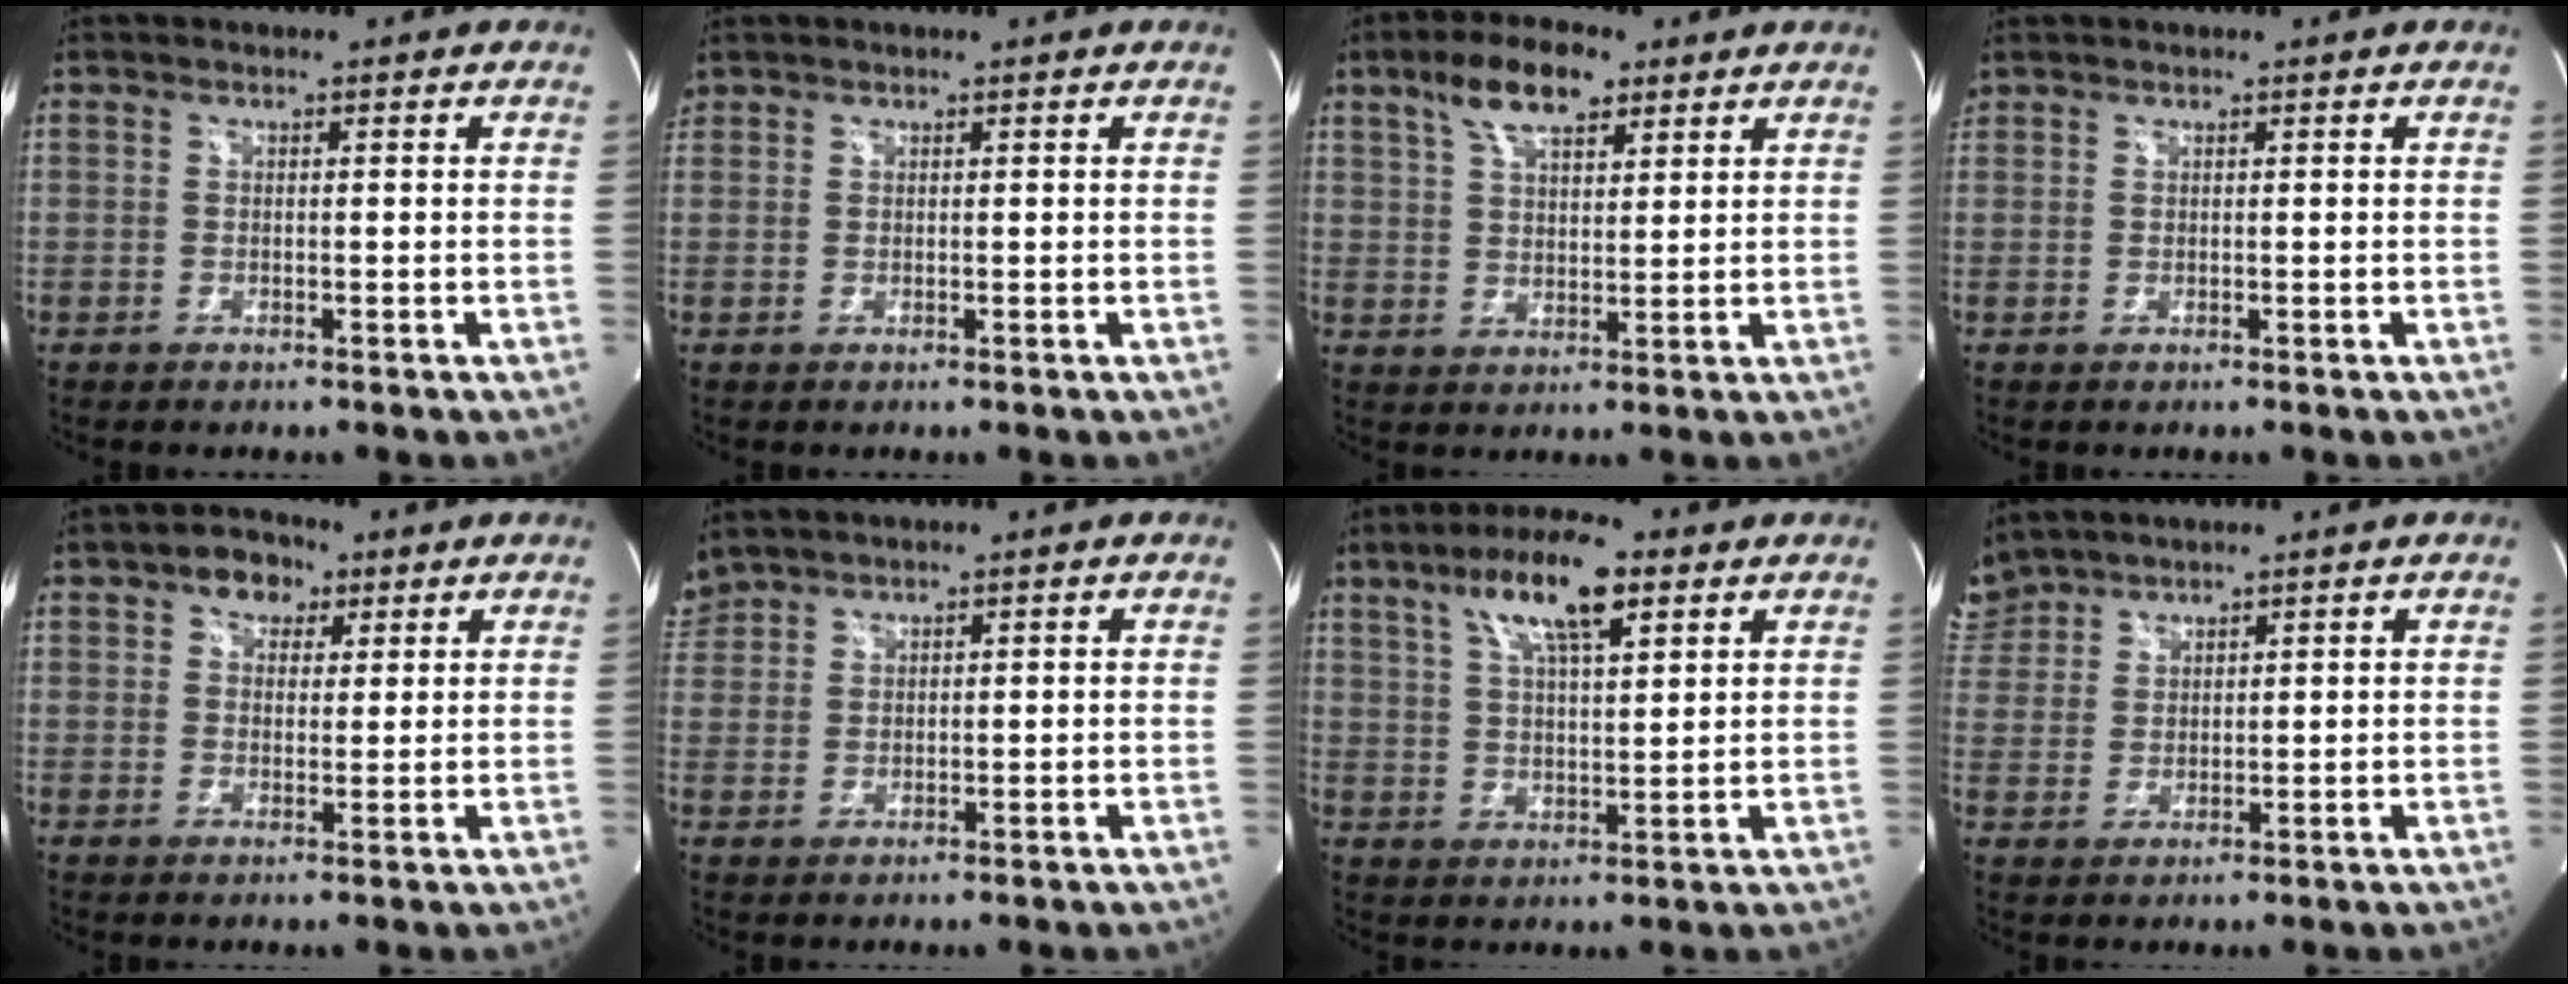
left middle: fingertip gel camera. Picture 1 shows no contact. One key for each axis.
{"total": 1.1, "fx": 0.8, "fy": 0.7, "fz": 0.0, "tx": 0.001, "ty": 0.015, "tz": 0.016}
{"total": 8.7, "fx": 5.3, "fy": 3.4, "fz": 6.0, "tx": -0.114, "ty": 0.018, "tz": 0.097}
{"total": 0.6, "fx": 0.5, "fy": 0.3, "fz": 0.0, "tx": -0.001, "ty": 0.012, "tz": 0.012}
{"total": 4.7, "fx": 2.5, "fy": 3.3, "fz": 2.4, "tx": -0.035, "ty": 0.019, "tz": 0.040}
{"total": 3.6, "fx": 3.4, "fy": 1.3, "fz": 0.1, "tx": -0.012, "ty": 0.019, "tz": 0.074}
{"total": 10.8, "fx": 6.0, "fy": 2.5, "fz": 8.7, "tx": -0.161, "ty": 0.016, "tz": 0.104}
{"total": 6.3, "fx": 5.6, "fy": 2.8, "fz": 0.2, "tx": -0.009, "ty": 0.014, "tz": 0.121}